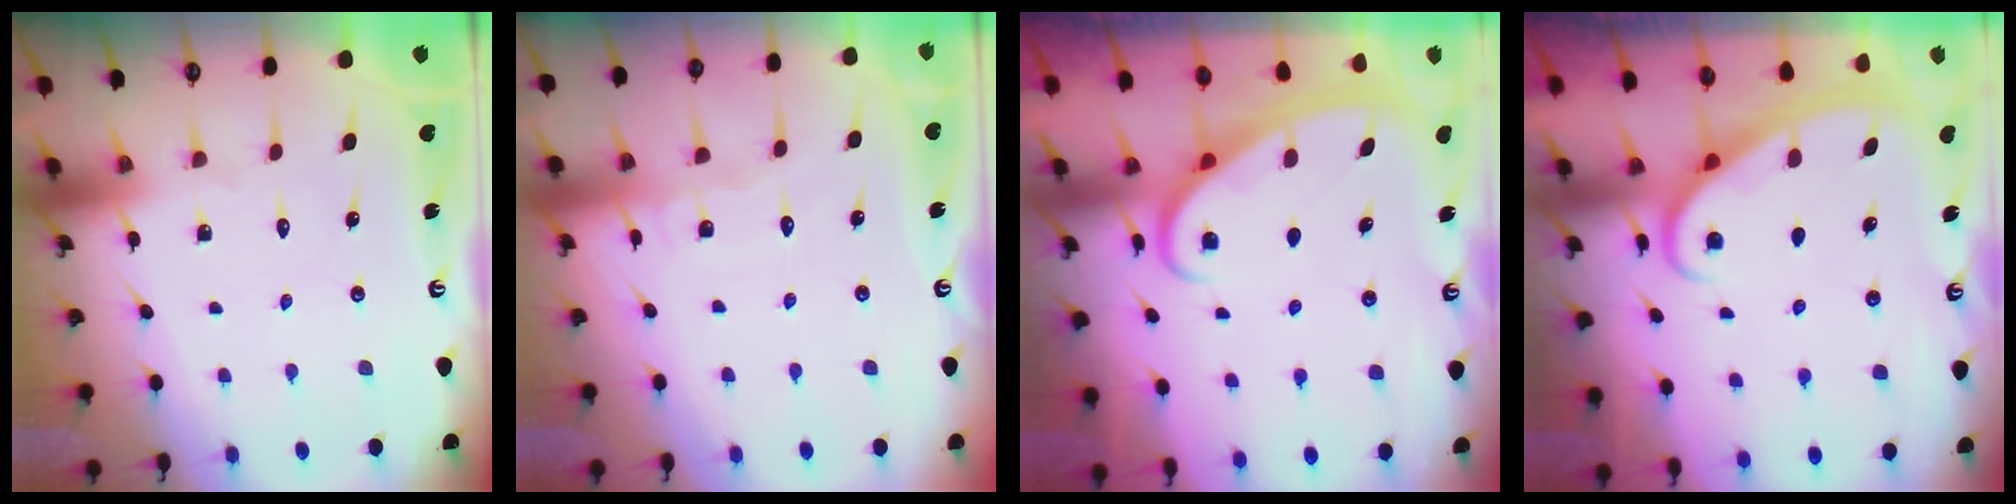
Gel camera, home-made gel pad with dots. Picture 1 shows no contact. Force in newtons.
{"total": 4.2, "press": 4.2, "slide": 0.4}
{"total": 2.5, "press": 2.5, "slide": 0.4}
{"total": 3.0, "press": 2.9, "slide": 0.4}